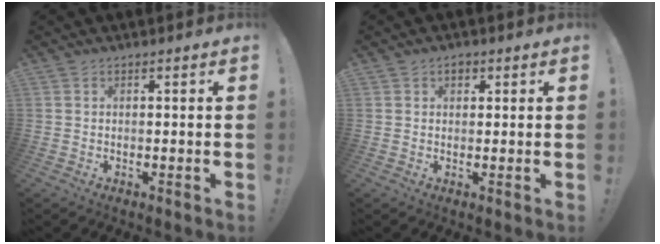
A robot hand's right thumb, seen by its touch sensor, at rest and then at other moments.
{"total": 1.9, "force": [0.9, 1.5, 0.8], "torque": [-0.006, -0.001, 0.014]}